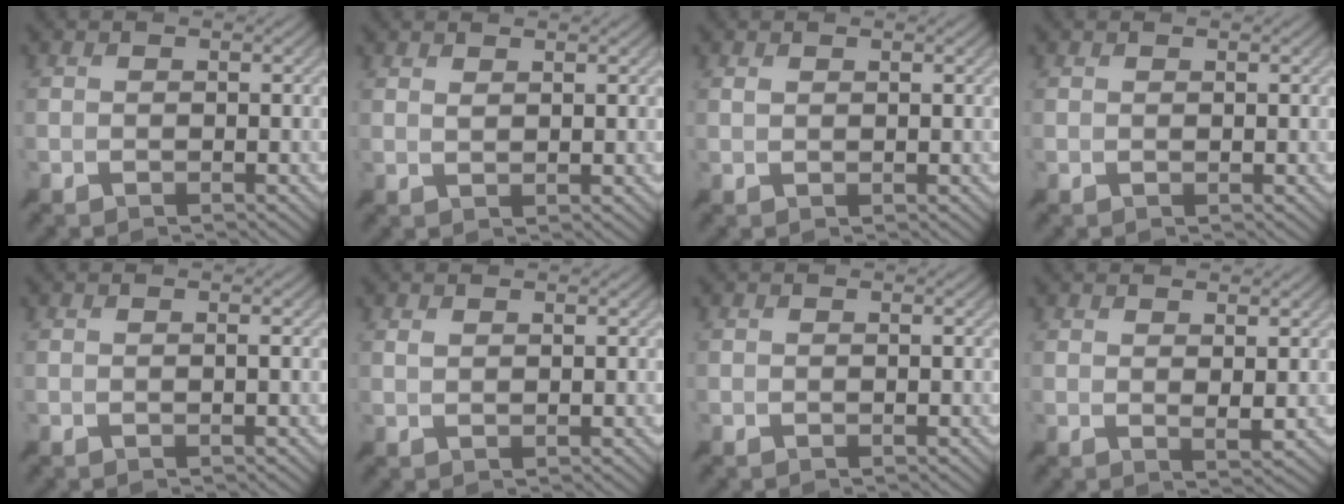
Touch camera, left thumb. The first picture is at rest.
{"total": 3.8, "force": [3.7, -0.6, 0.6], "torque": [-0.002, 0.012, 0.059]}
{"total": 2.0, "force": [1.9, -0.3, 0.5], "torque": [-0.004, 0.007, 0.032]}
{"total": 1.1, "force": [1.0, -0.2, 0.2], "torque": [0.000, 0.006, 0.015]}
{"total": 0.7, "force": [0.4, -0.4, 0.4], "torque": [0.004, 0.006, 0.012]}
{"total": 3.0, "force": [2.8, -0.7, 0.6], "torque": [-0.003, 0.009, 0.047]}
{"total": 0.8, "force": [0.7, -0.3, 0.2], "torque": [0.004, 0.005, 0.012]}
{"total": 4.6, "force": [4.4, -1.1, 0.9], "torque": [-0.011, 0.018, 0.072]}